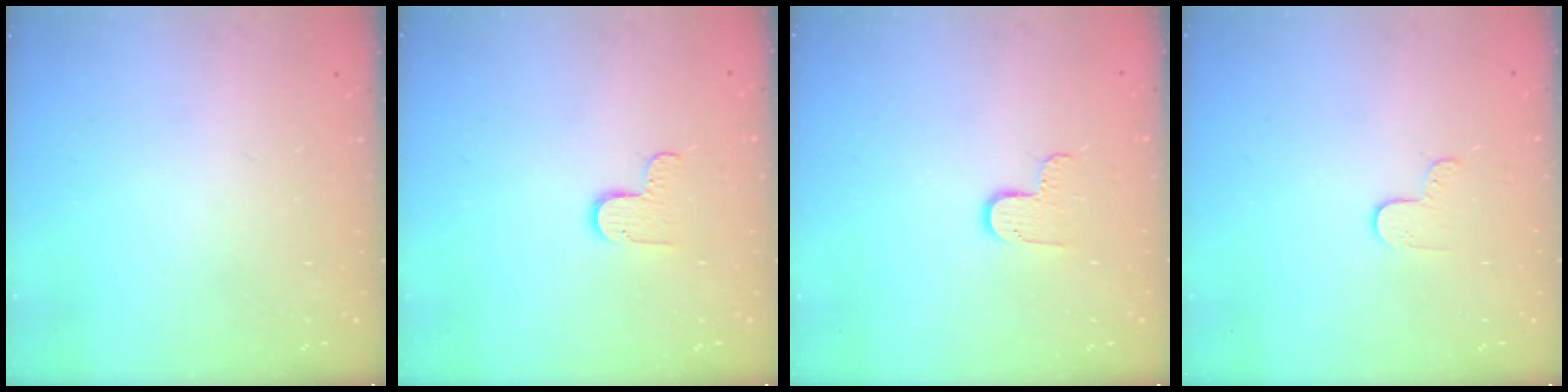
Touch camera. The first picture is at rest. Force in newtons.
{"total": 5.5, "press": 5.5, "slide": 0.5}
{"total": 5.8, "press": 5.8, "slide": 0.8}
{"total": 3.2, "press": 3.2, "slide": 0.3}